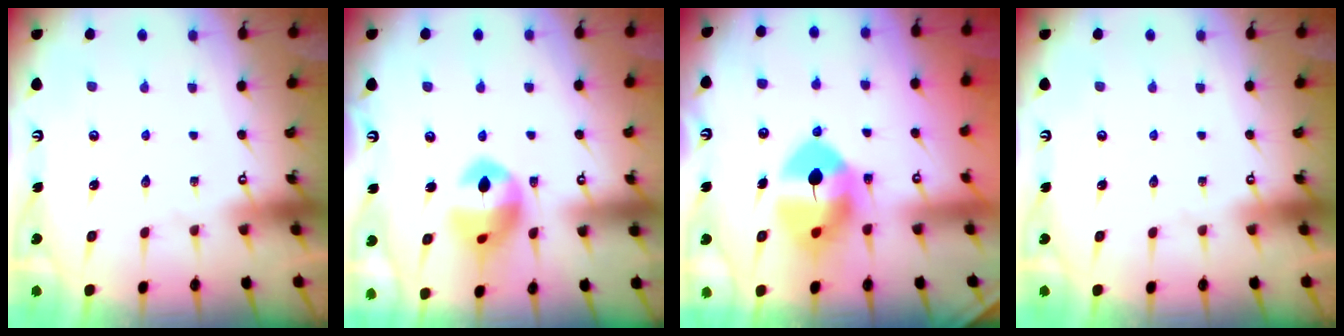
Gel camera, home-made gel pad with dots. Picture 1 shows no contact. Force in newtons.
{"total": 13.4, "press": 13.3, "slide": 1.9}
{"total": 10.0, "press": 9.9, "slide": 1.6}
{"total": 0.0}